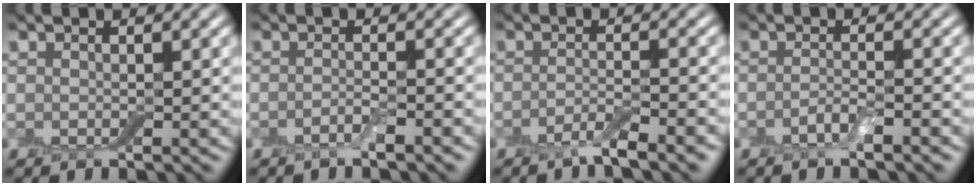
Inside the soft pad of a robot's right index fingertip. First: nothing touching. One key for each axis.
{"total": 1.4, "fx": -0.9, "fy": 0.2, "fz": 1.1, "tx": -0.020, "ty": 0.000, "tz": -0.022}
{"total": 2.9, "fx": -2.0, "fy": 0.5, "fz": 2.1, "tx": -0.034, "ty": -0.001, "tz": -0.048}
{"total": 1.7, "fx": -1.0, "fy": 0.3, "fz": 1.3, "tx": -0.026, "ty": 0.001, "tz": -0.024}